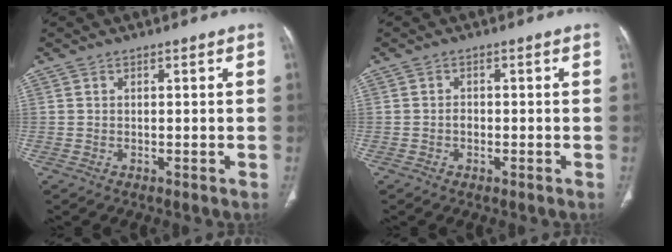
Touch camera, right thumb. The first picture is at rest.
{"total": 1.2, "force": [-0.4, 0.9, 0.6], "torque": [-0.007, 0.003, -0.007]}